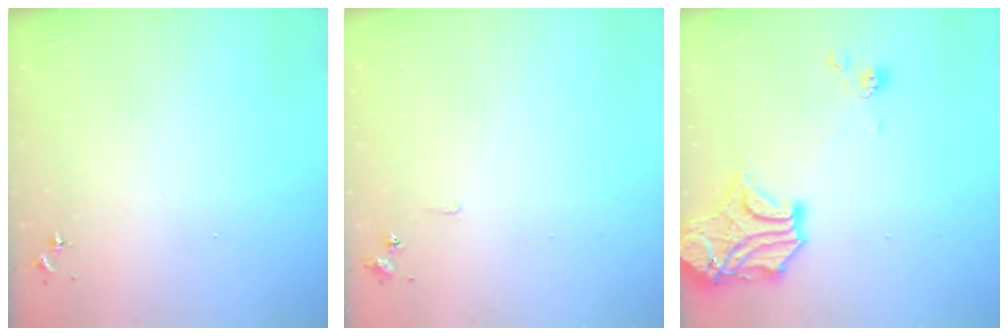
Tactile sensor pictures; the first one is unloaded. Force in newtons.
{"total": 4.5, "press": 4.4, "slide": 0.6}
{"total": 16.4, "press": 16.1, "slide": 3.1}